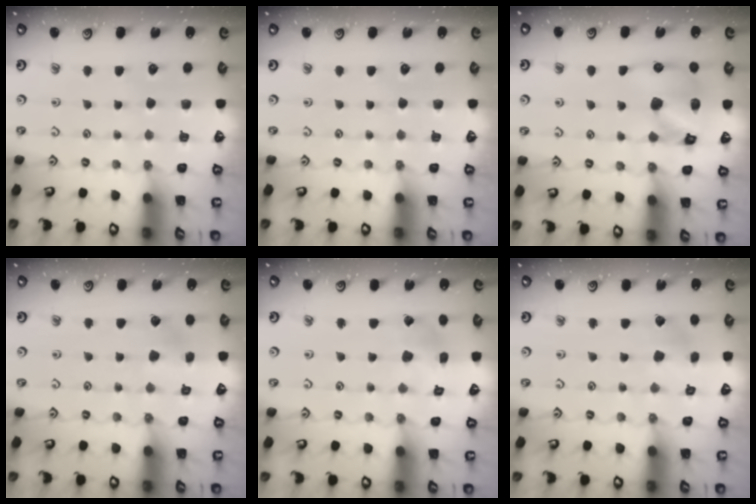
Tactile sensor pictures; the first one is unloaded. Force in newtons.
{"total": 0.0}
{"total": 11.9, "press": 11.7, "slide": 1.9}
{"total": 3.4, "press": 3.4, "slide": 0.3}
{"total": 2.2, "press": 2.2, "slide": 0.3}
{"total": 3.1, "press": 3.0, "slide": 0.3}